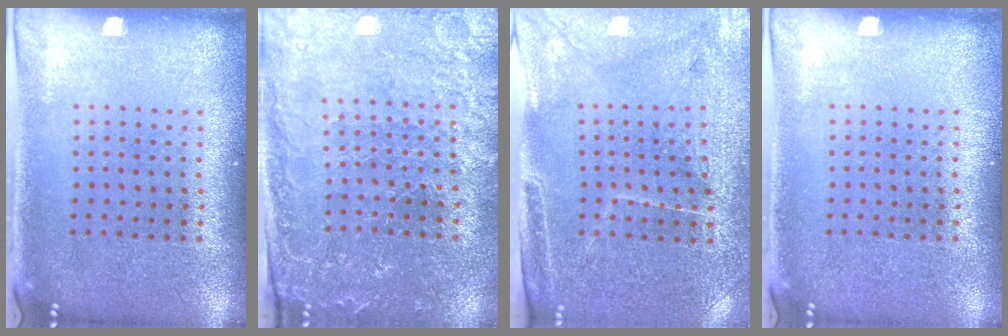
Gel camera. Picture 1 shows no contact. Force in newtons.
{"total": 1.2, "press": 1.2, "slide": 0.4}
{"total": 3.3, "press": 3.1, "slide": 1.1}
{"total": 0.0}